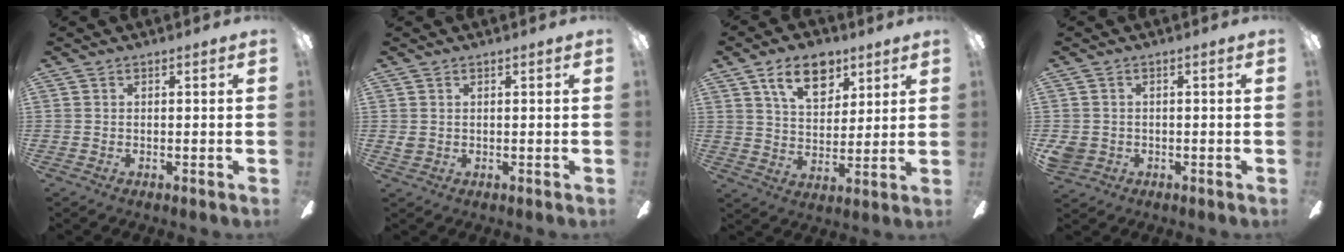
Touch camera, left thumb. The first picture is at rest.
{"total": 1.1, "force": [0.4, 0.8, 0.6], "torque": [-0.013, 0.003, 0.008]}
{"total": 12.4, "force": [7.3, 7.0, 7.2], "torque": [-0.111, -0.015, 0.130]}
{"total": 2.9, "force": [-0.5, 2.6, 1.0], "torque": [-0.025, 0.002, -0.010]}